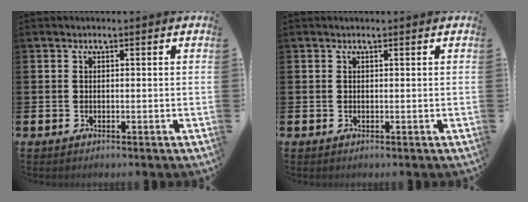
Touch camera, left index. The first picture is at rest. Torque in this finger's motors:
{"motor_torque": [-0.10, -1.12, 0.00, 0.00]}